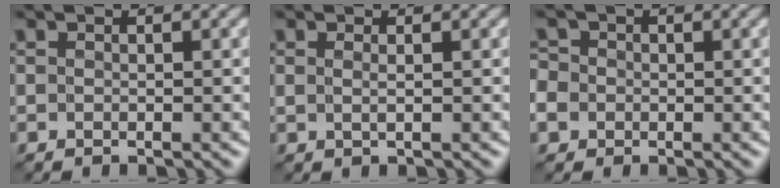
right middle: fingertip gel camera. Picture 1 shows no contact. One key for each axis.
{"total": 0.6, "fx": 0.2, "fy": 0.0, "fz": 0.5, "tx": -0.013, "ty": 0.000, "tz": 0.003}
{"total": 5.1, "fx": -2.2, "fy": 4.3, "fz": 1.5, "tx": -0.041, "ty": -0.003, "tz": -0.059}